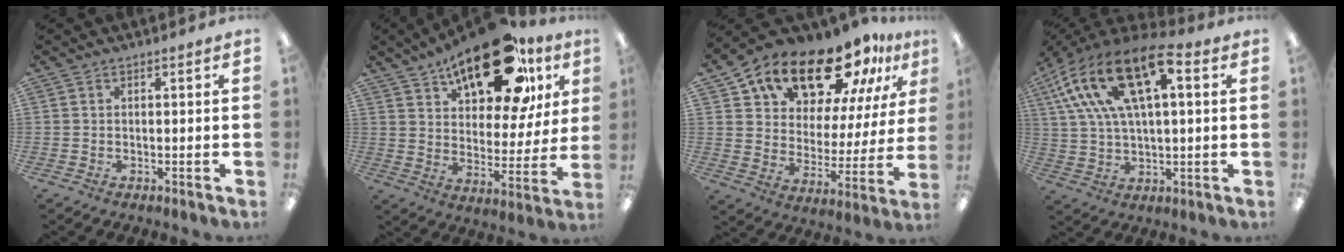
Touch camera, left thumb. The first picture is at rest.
{"total": 23.8, "force": [15.7, 10.1, 14.7], "torque": [-0.219, -0.076, 0.261]}
{"total": 20.6, "force": [16.7, 8.3, 8.8], "torque": [-0.166, -0.117, 0.292]}
{"total": 20.8, "force": [10.5, 9.1, 15.5], "torque": [-0.316, -0.033, 0.181]}